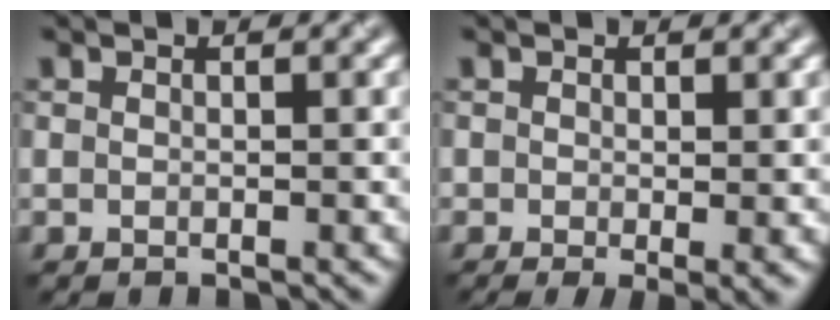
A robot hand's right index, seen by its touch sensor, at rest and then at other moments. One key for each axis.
{"total": 2.3, "fx": -0.3, "fy": 0.8, "fz": 2.1, "tx": -0.034, "ty": -0.010, "tz": -0.004}